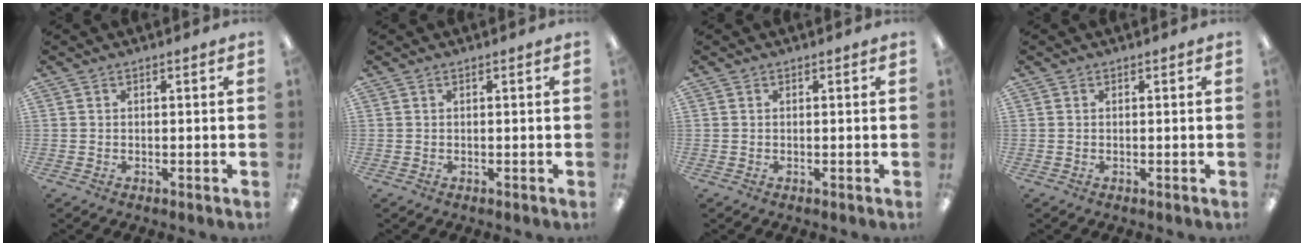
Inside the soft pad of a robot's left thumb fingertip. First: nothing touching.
{"total": 0.0}
{"total": 0.0}
{"total": 0.0}